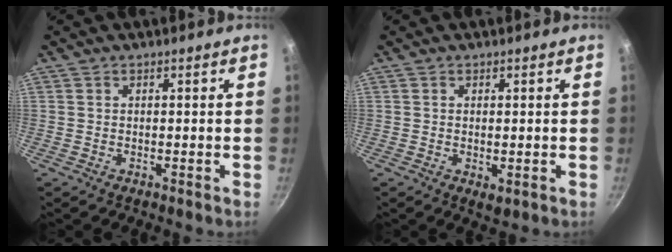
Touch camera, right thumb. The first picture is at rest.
{"total": 2.0, "force": [-0.1, 1.0, 1.7], "torque": [-0.026, -0.007, 0.002]}